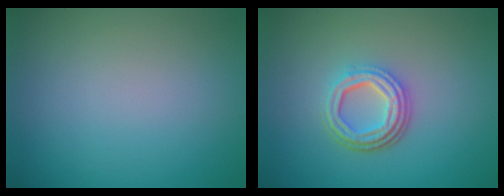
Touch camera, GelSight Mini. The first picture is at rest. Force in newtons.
{"total": 4.6, "press": 3.3, "slide": 3.1}